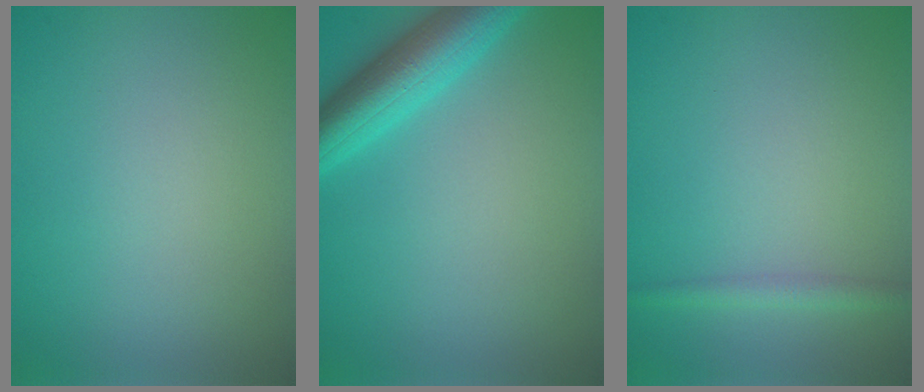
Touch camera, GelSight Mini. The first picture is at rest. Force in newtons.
{"total": 5.3, "press": 5.3, "slide": 0.2}
{"total": 1.5, "press": 1.5, "slide": 0.1}